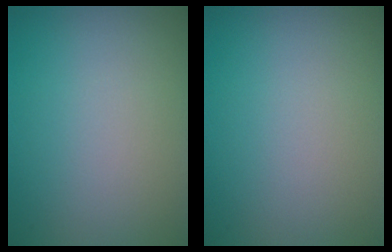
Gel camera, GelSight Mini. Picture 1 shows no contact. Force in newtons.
{"total": 0.0}